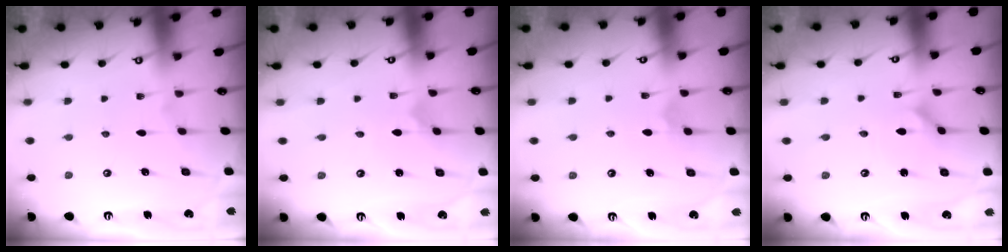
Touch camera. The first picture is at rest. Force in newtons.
{"total": 0.0}
{"total": 4.9, "press": 4.9, "slide": 0.3}
{"total": 1.8, "press": 1.8, "slide": 0.3}